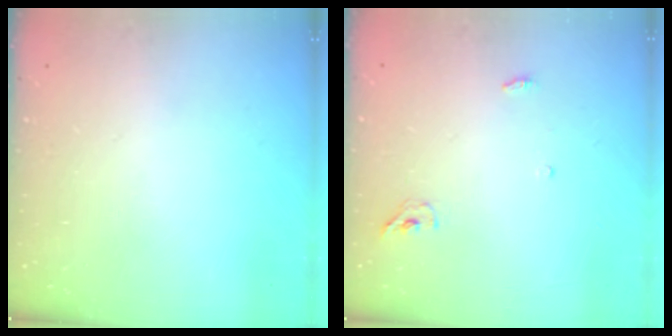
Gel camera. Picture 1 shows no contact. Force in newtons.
{"total": 3.8, "press": 3.6, "slide": 1.3}